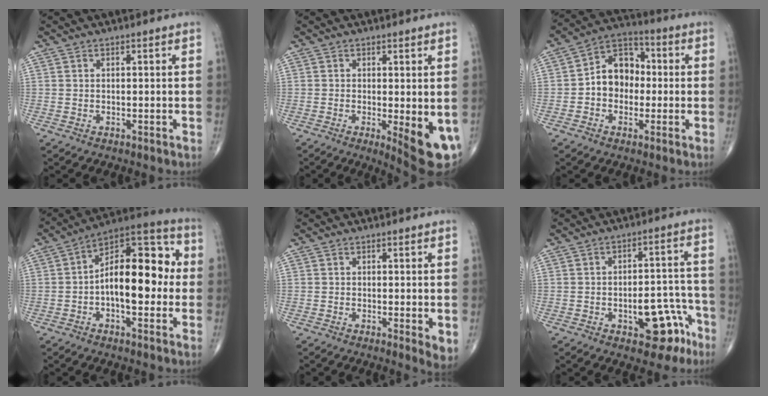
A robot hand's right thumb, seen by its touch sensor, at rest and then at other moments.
{"total": 8.7, "force": [-1.9, 2.4, 8.2], "torque": [-0.104, -0.019, -0.020]}
{"total": 10.5, "force": [-0.1, 8.0, 6.9], "torque": [-0.079, 0.033, -0.015]}
{"total": 17.9, "force": [-0.3, 8.9, 15.5], "torque": [-0.216, 0.041, -0.014]}
{"total": 3.3, "force": [-0.2, 0.9, 3.1], "torque": [-0.047, -0.011, -0.007]}
{"total": 11.0, "force": [-5.3, 5.6, 7.8], "torque": [-0.067, 0.050, -0.059]}